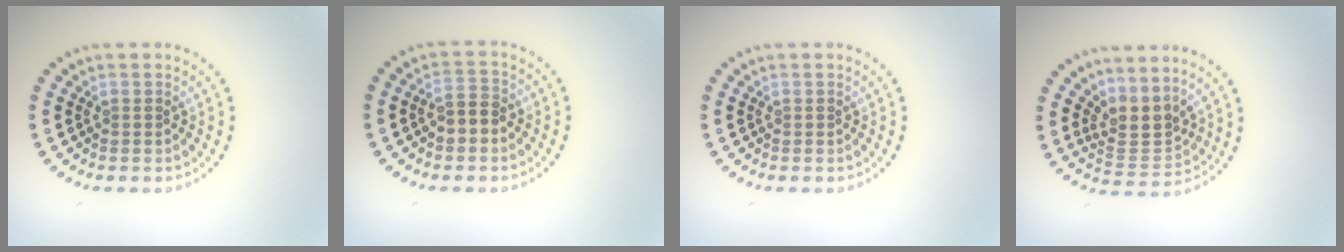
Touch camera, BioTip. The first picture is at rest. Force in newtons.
{"total": 2.5, "press": 2.4, "slide": 0.6}
{"total": 0.0}
{"total": 3.0, "press": 2.2, "slide": 2.1}